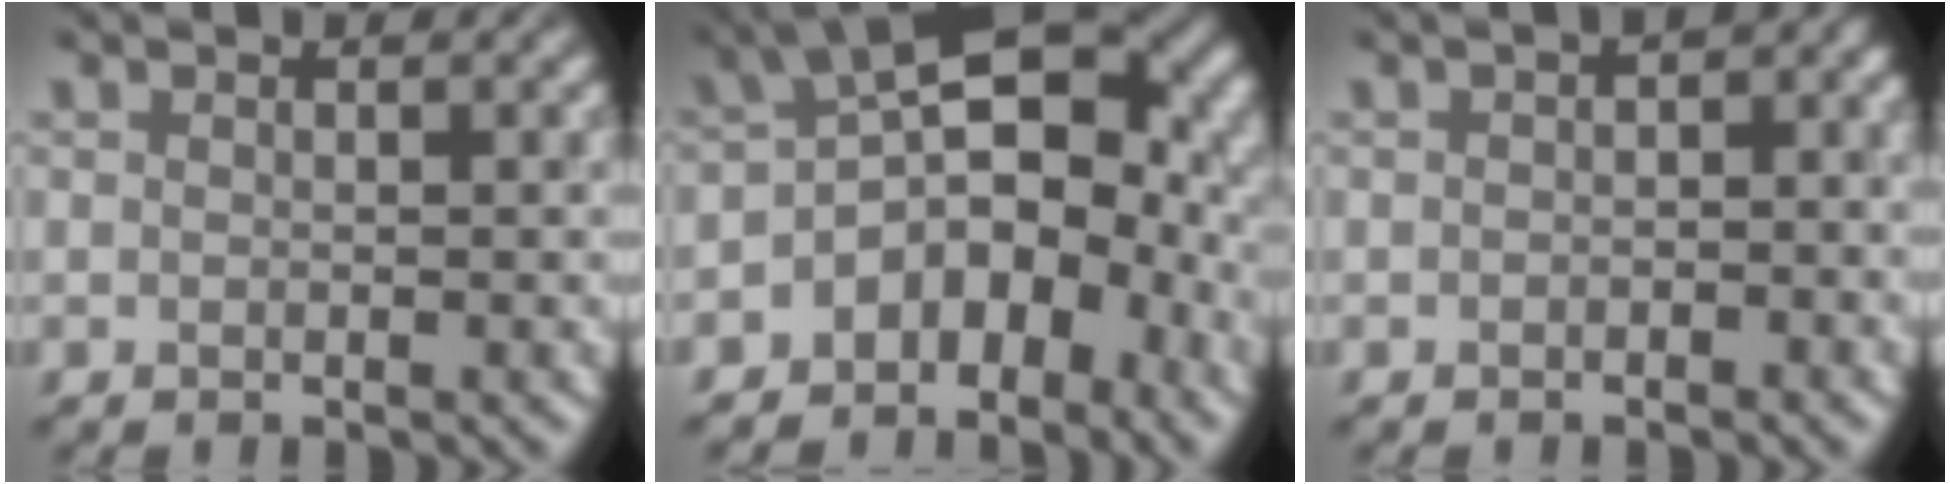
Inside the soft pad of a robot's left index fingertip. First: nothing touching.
{"total": 9.4, "force": [-2.7, 5.9, 6.8], "torque": [-0.085, 0.010, -0.058]}
{"total": 3.0, "force": [-0.2, 1.8, 2.4], "torque": [-0.020, 0.005, -0.007]}